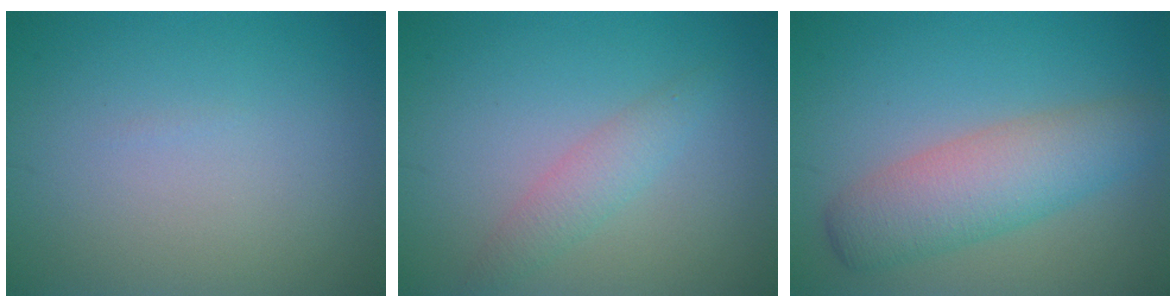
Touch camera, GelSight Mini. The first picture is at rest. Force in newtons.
{"total": 2.1, "press": 2.1, "slide": 0.1}
{"total": 5.5, "press": 5.5, "slide": 0.1}